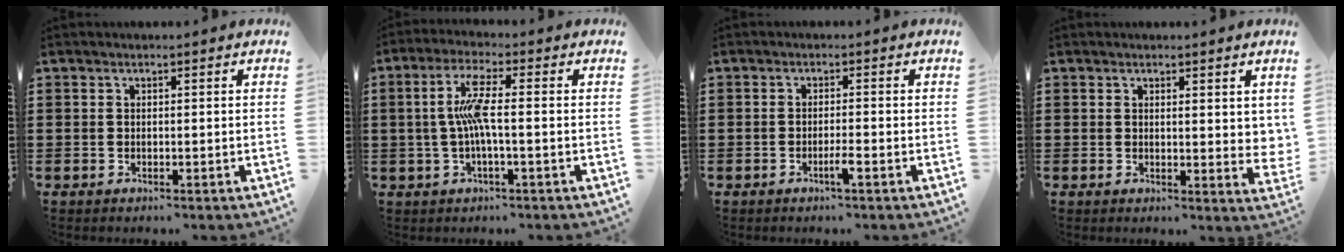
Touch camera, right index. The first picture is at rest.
{"total": 6.3, "force": [-0.4, 0.8, 6.2], "torque": [-0.129, -0.004, -0.017]}
{"total": 2.2, "force": [-1.3, -0.1, 1.8], "torque": [-0.030, -0.002, -0.024]}
{"total": 2.2, "force": [1.4, 0.8, 1.5], "torque": [-0.017, 0.000, 0.023]}